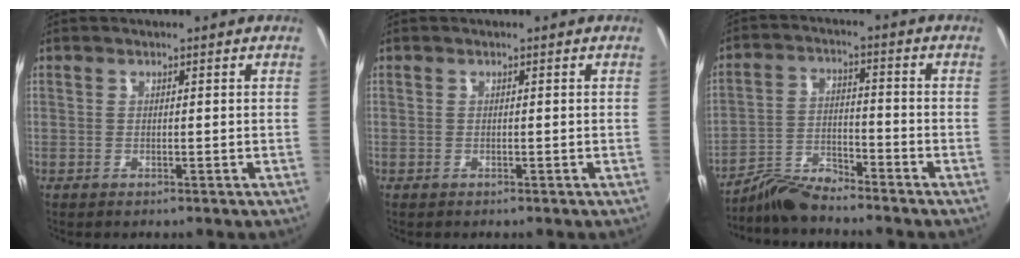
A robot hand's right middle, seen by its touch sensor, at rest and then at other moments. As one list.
[{"total": 0.0}, {"total": 6.8, "force": [-6.5, 0.7, 2.0], "torque": [-0.041, 0.009, -0.127]}]